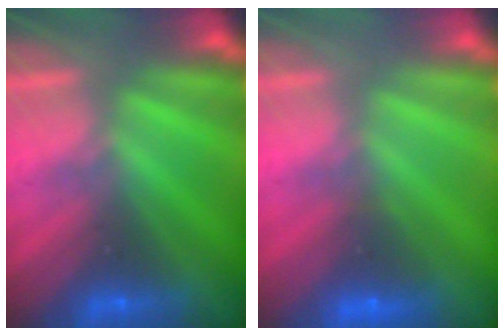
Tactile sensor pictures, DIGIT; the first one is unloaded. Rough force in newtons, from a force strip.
{"total": 2.0}